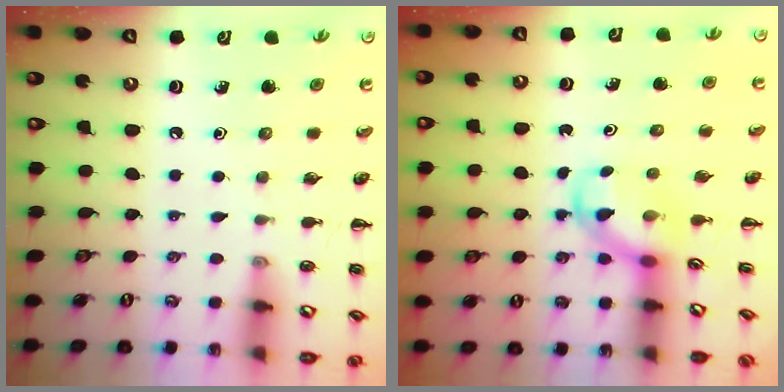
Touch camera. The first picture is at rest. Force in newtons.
{"total": 3.4, "press": 3.2, "slide": 1.0}